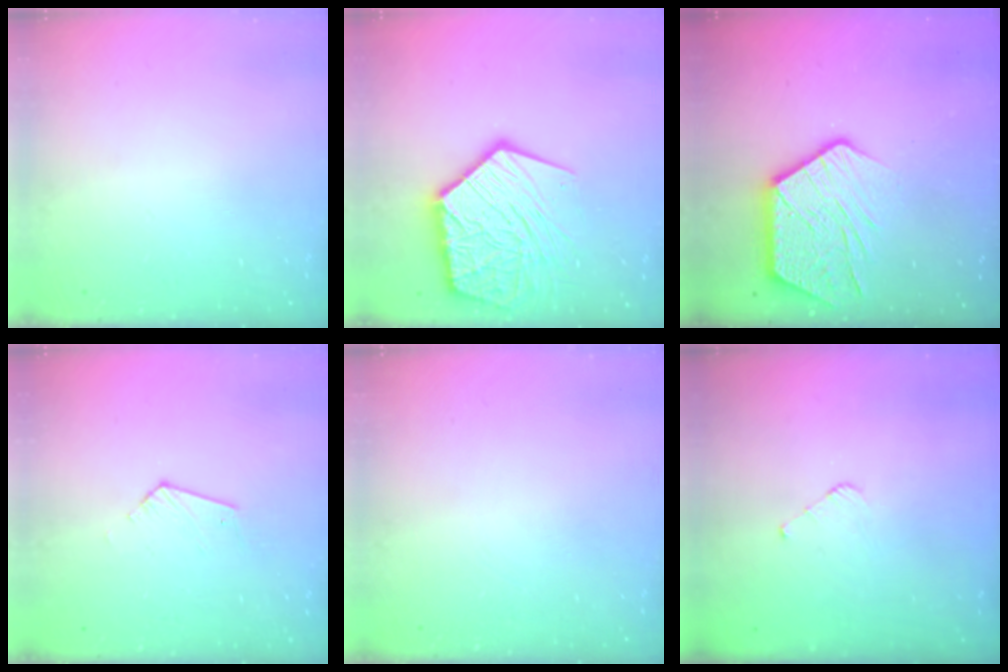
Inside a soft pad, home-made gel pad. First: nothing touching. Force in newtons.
{"total": 19.5, "press": 19.3, "slide": 2.1}
{"total": 14.9, "press": 14.9, "slide": 1.1}
{"total": 4.0, "press": 4.0, "slide": 0.4}
{"total": 0.0}
{"total": 3.0, "press": 3.0, "slide": 0.2}